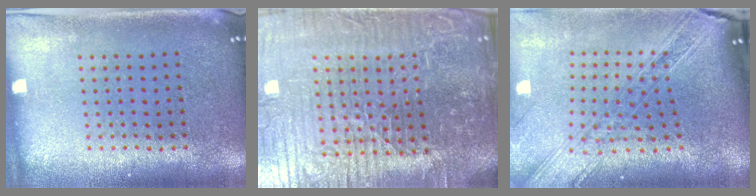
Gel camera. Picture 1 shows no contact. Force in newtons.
{"total": 7.7, "press": 6.9, "slide": 3.4}
{"total": 2.5, "press": 2.1, "slide": 1.4}